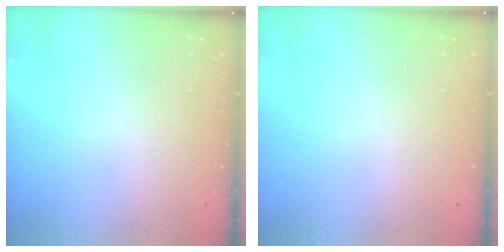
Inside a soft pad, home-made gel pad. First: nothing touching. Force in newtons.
{"total": 0.0}